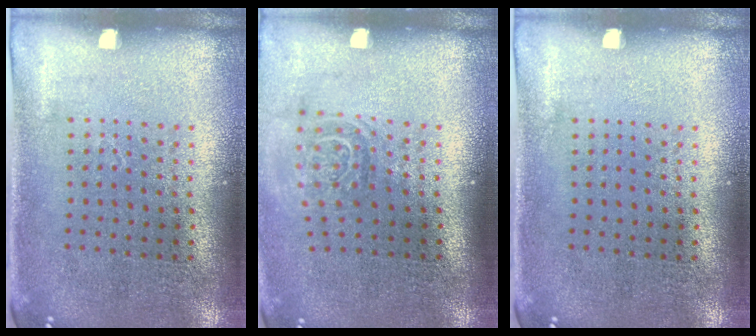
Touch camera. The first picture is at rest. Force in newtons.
{"total": 1.6, "press": 1.1, "slide": 1.1}
{"total": 0.0}